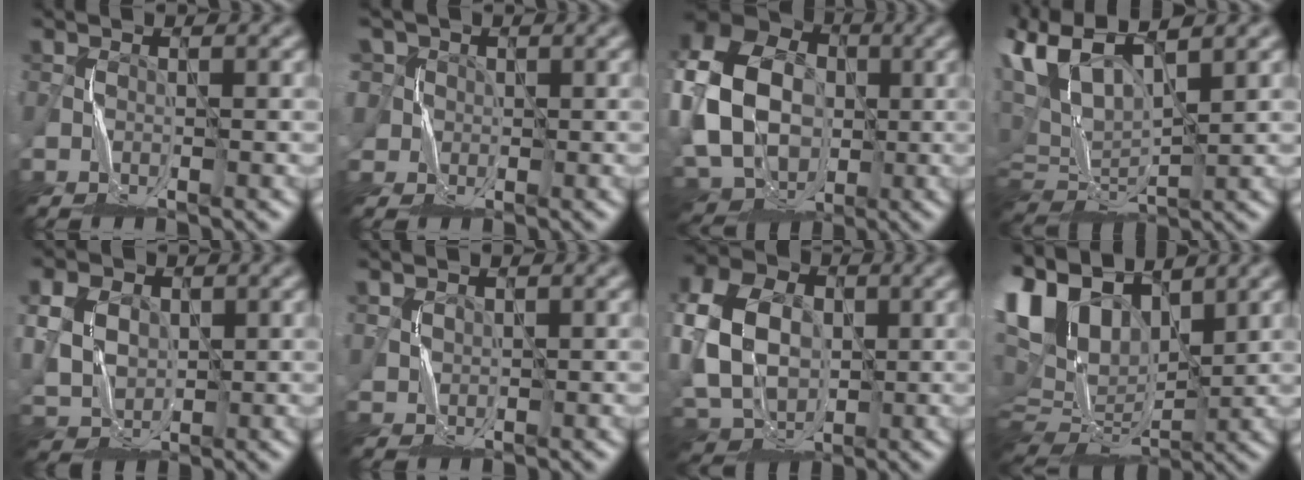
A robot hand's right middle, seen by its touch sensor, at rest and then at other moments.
{"total": 4.4, "force": [1.8, 3.8, 1.2], "torque": [-0.028, 0.013, 0.025]}
{"total": 17.4, "force": [-0.3, 13.8, 10.6], "torque": [-0.246, 0.014, -0.034]}
{"total": 7.6, "force": [3.5, 3.4, 5.9], "torque": [-0.129, 0.017, 0.065]}
{"total": 6.6, "force": [1.5, 5.1, 3.9], "torque": [-0.090, 0.019, 0.021]}
{"total": 1.4, "force": [1.1, 0.8, 0.5], "torque": [-0.015, 0.002, 0.029]}
{"total": 12.5, "force": [0.6, 9.7, 8.0], "torque": [-0.184, 0.015, -0.003]}
{"total": 12.9, "force": [5.6, 7.6, 8.8], "torque": [-0.211, 0.022, 0.099]}